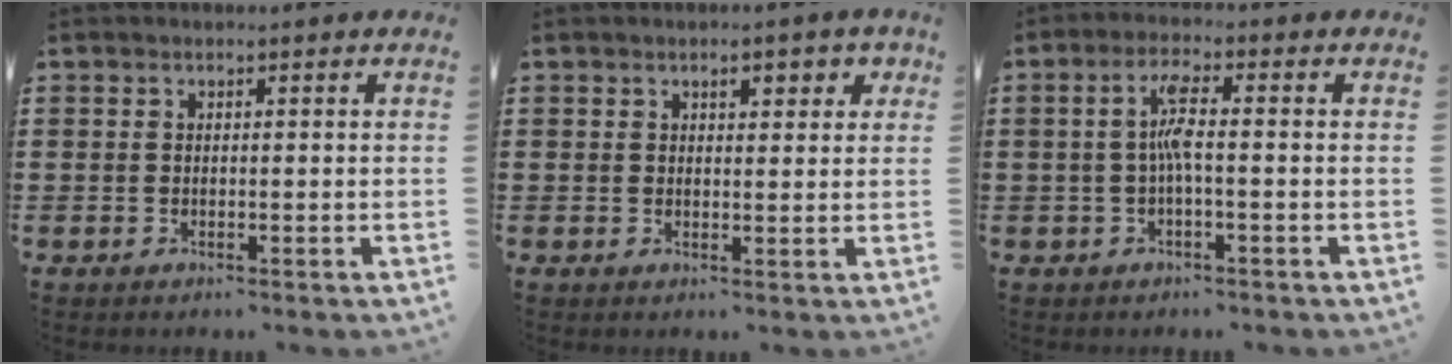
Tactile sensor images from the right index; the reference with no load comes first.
{"total": 2.6, "force": [1.2, 1.1, 2.0], "torque": [-0.027, 0.001, 0.014]}
{"total": 4.4, "force": [-0.4, 0.7, 4.4], "torque": [-0.089, 0.002, -0.014]}